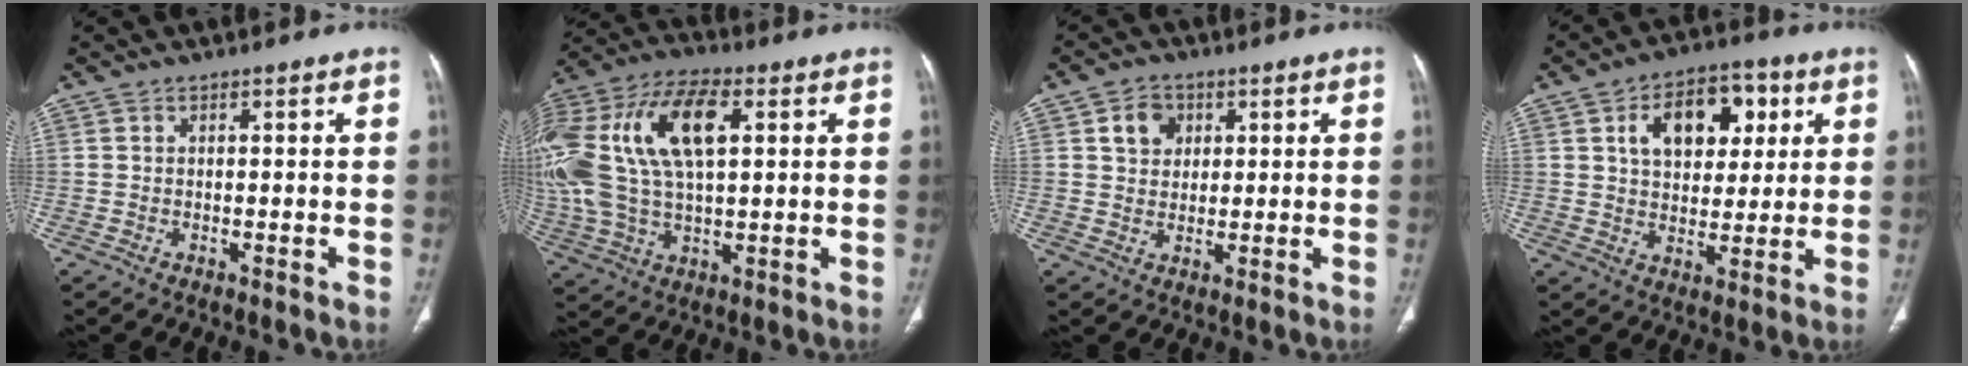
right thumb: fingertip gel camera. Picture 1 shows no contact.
{"total": 25.9, "force": [6.0, 13.4, 21.3], "torque": [-0.494, 0.030, 0.110]}
{"total": 4.2, "force": [1.4, 3.3, 2.0], "torque": [-0.018, -0.001, 0.025]}
{"total": 13.7, "force": [4.6, 8.8, 9.5], "torque": [-0.101, 0.002, 0.072]}